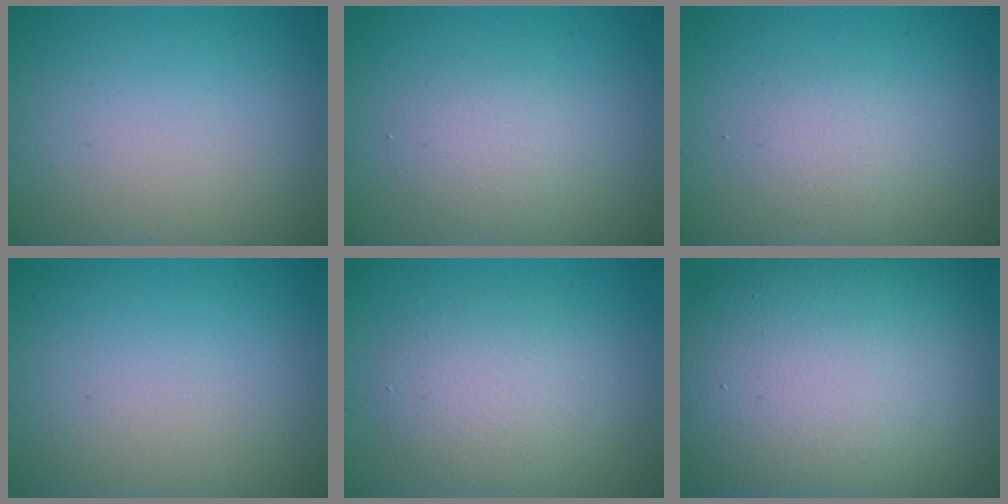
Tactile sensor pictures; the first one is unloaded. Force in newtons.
{"total": 1.9, "press": 1.9, "slide": 0.1}
{"total": 1.6, "press": 1.6, "slide": 0.1}
{"total": 0.0}
{"total": 3.8, "press": 3.8, "slide": 0.2}
{"total": 16.0, "press": 15.9, "slide": 1.5}